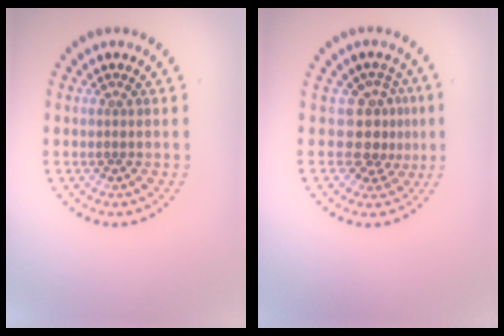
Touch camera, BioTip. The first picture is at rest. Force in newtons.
{"total": 3.0, "press": 2.2, "slide": 2.0}